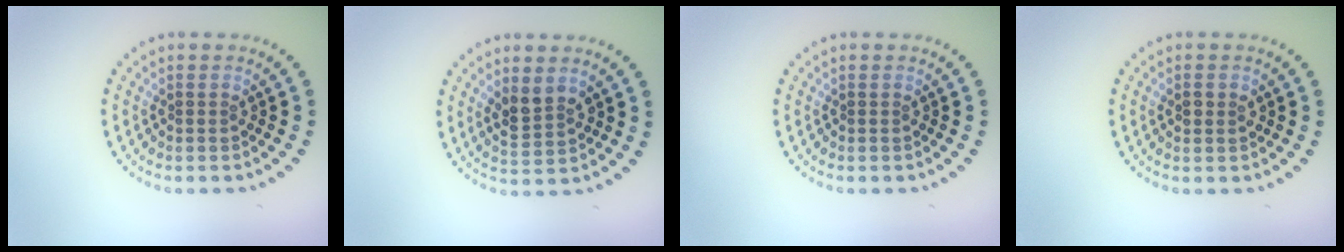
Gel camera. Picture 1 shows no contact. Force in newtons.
{"total": 2.6, "press": 2.4, "slide": 0.9}
{"total": 0.0}
{"total": 1.5, "press": 1.5, "slide": 0.1}